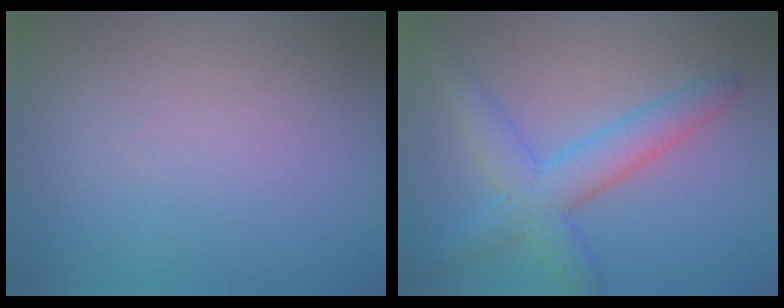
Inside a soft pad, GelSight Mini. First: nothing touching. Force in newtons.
{"total": 4.9, "press": 4.9, "slide": 0.3}